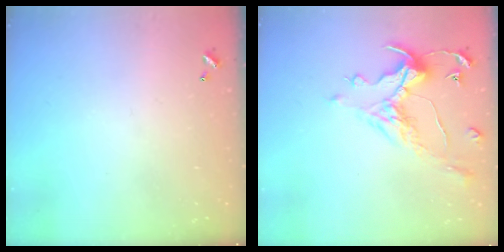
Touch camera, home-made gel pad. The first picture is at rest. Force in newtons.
{"total": 1.0, "press": 0.2, "slide": 1.0}